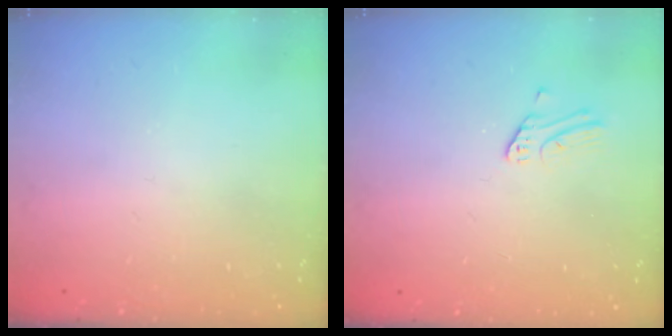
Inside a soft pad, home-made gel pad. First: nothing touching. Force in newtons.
{"total": 2.6, "press": 2.6, "slide": 0.3}